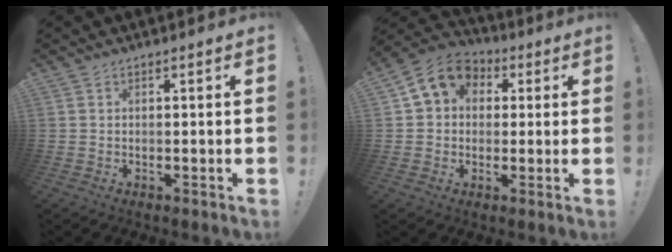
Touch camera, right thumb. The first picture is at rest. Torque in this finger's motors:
{"motor_torque": [0.18, 0.21, 0.21, 0.00, 0.09]}